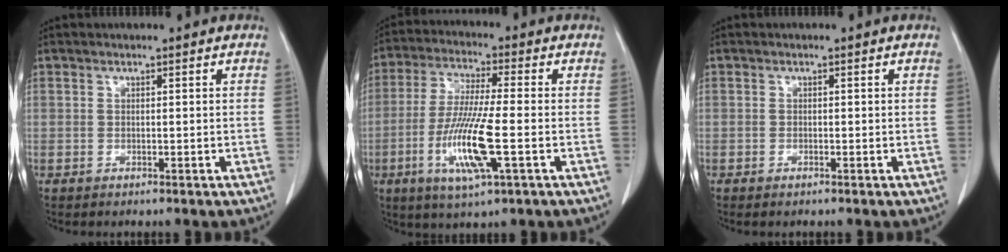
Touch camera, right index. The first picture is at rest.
{"total": 11.9, "force": [-3.4, 0.8, 11.4], "torque": [-0.232, -0.017, -0.065]}
{"total": 0.6, "force": [-0.5, 0.1, 0.4], "torque": [-0.012, -0.002, -0.006]}